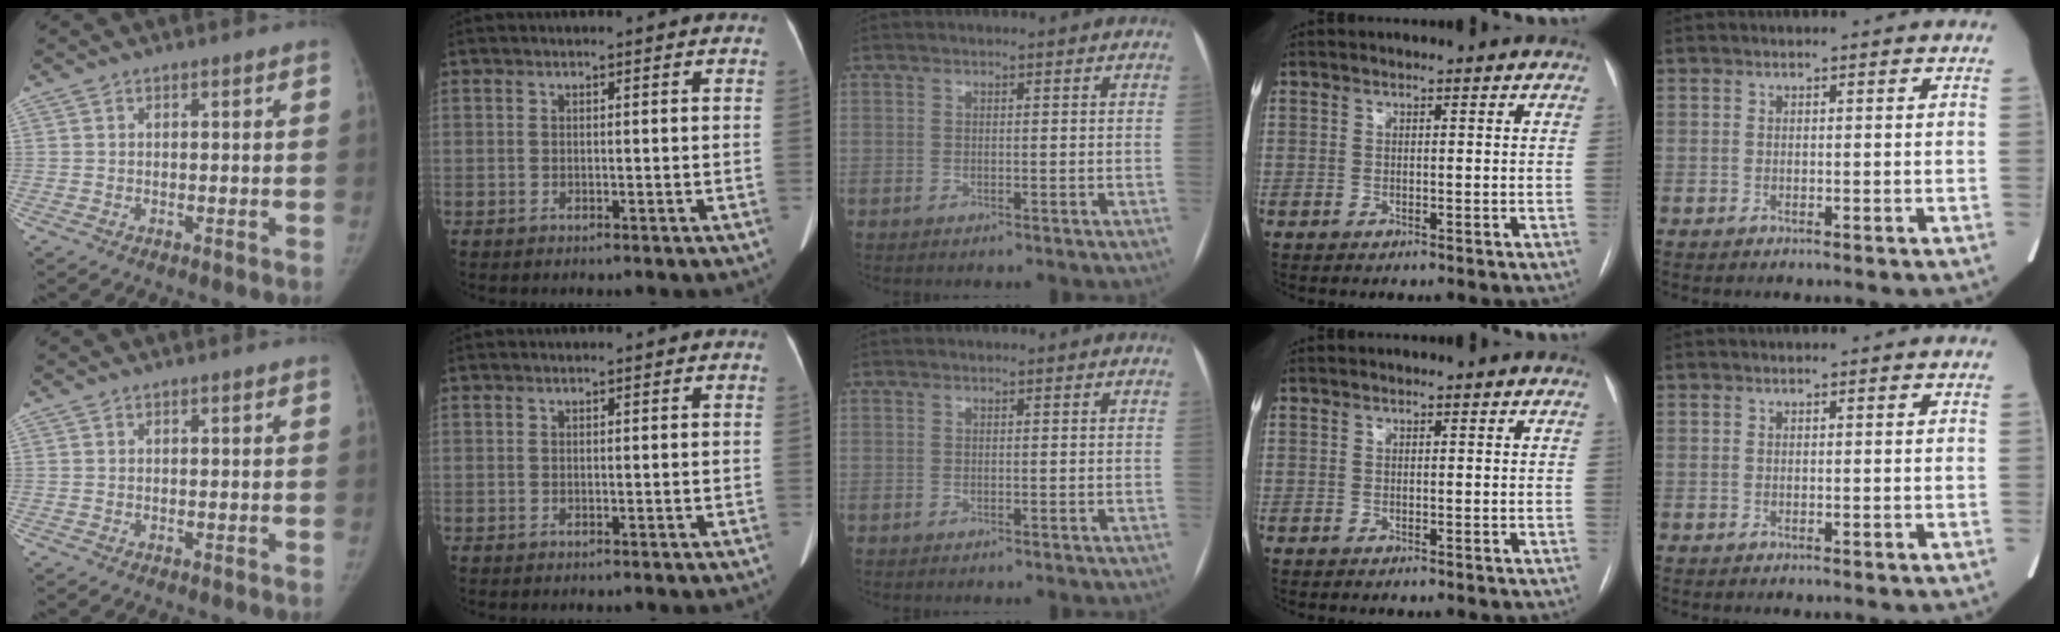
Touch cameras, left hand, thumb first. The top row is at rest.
{}